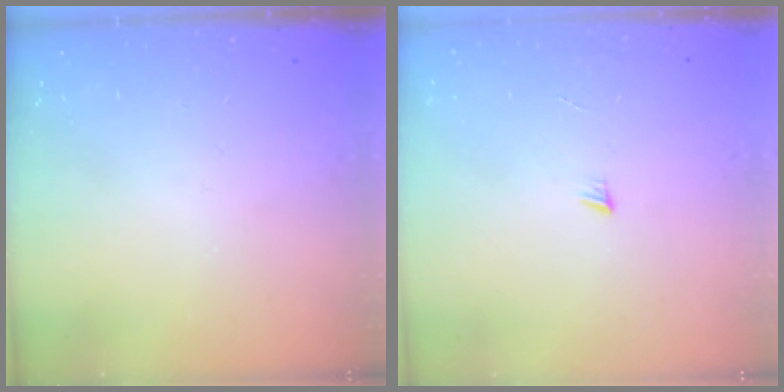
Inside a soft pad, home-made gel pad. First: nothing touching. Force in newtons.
{"total": 3.0, "press": 3.0, "slide": 0.3}